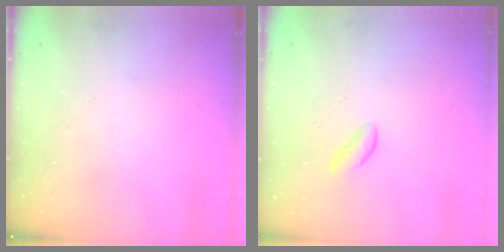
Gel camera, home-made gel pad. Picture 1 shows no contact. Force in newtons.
{"total": 0.6, "press": 0.5, "slide": 0.3}